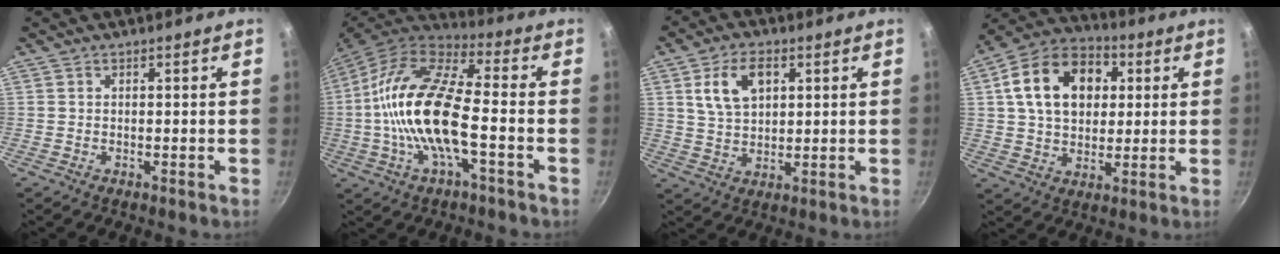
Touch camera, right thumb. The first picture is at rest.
{"total": 18.6, "force": [-2.8, 7.3, 16.9], "torque": [-0.322, 0.035, -0.069]}
{"total": 9.0, "force": [3.2, 5.6, 6.3], "torque": [-0.100, -0.005, 0.060]}
{"total": 17.1, "force": [4.2, 12.2, 11.2], "torque": [-0.161, 0.018, 0.058]}